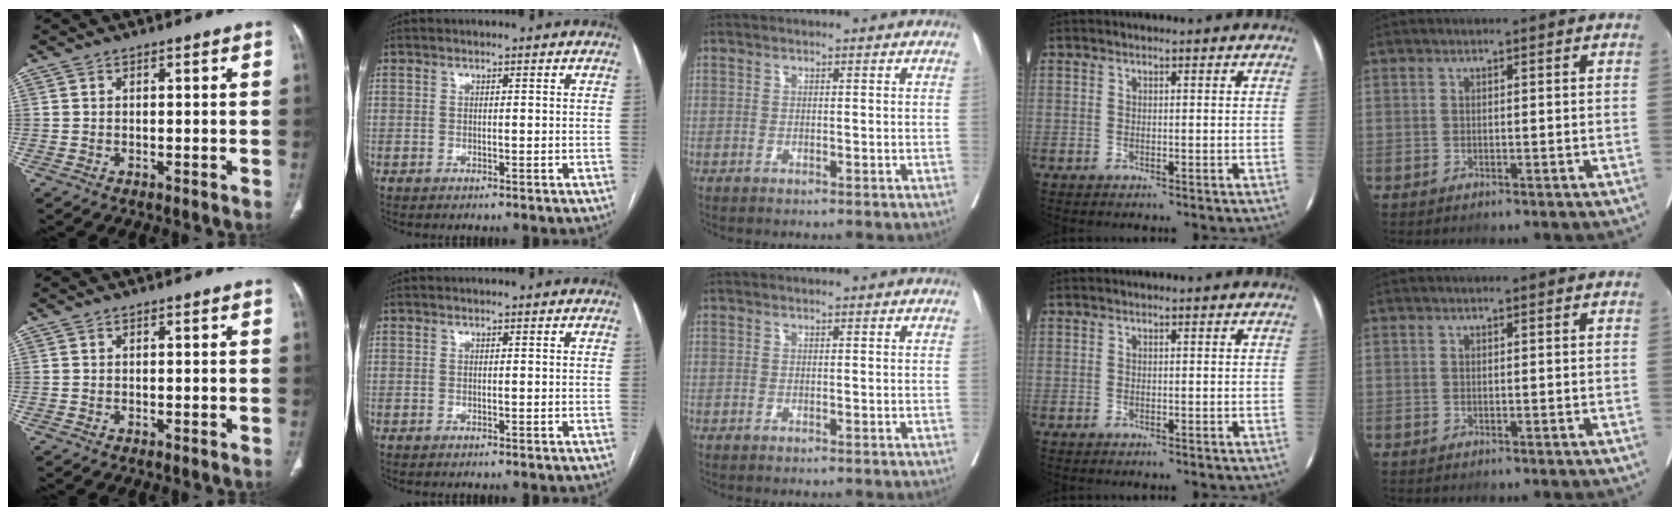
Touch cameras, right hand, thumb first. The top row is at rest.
{}